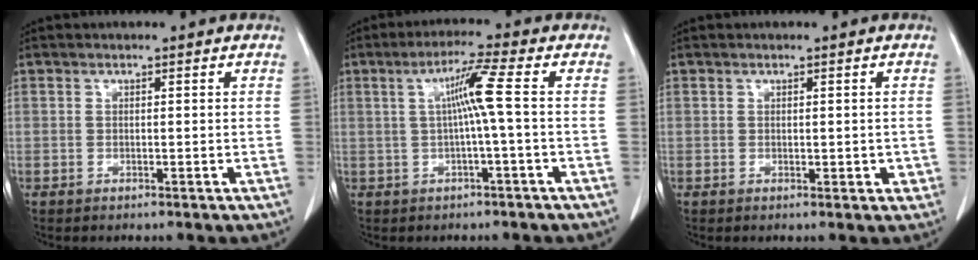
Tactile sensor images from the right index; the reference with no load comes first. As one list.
[{"total": 5.5, "force": [0.5, 0.3, 5.5], "torque": [-0.099, 0.013, 0.007]}, {"total": 1.7, "force": [-0.3, 1.0, 1.4], "torque": [-0.011, -0.001, 0.000]}]